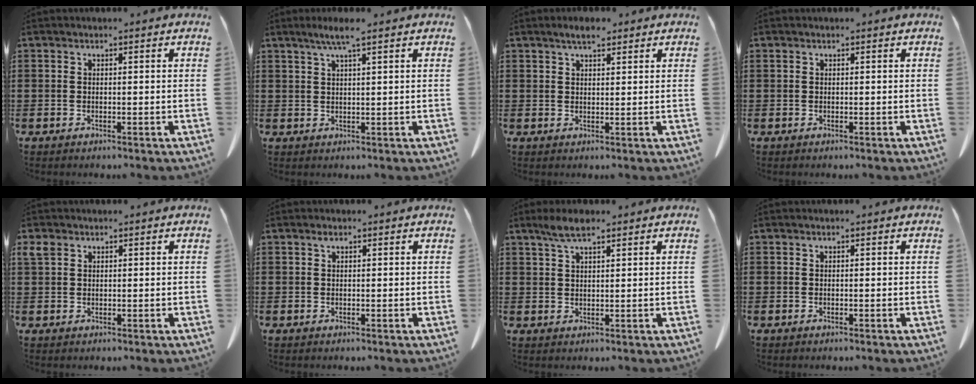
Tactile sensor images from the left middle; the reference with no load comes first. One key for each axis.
{"total": 3.5, "fx": 2.2, "fy": 0.0, "fz": 2.7, "tx": -0.057, "ty": 0.003, "tz": 0.038}
{"total": 3.0, "fx": 2.4, "fy": 0.8, "fz": 1.7, "tx": -0.037, "ty": 0.005, "tz": 0.043}
{"total": 0.0}
{"total": 1.7, "fx": 1.0, "fy": 1.0, "fz": 0.9, "tx": -0.022, "ty": 0.003, "tz": 0.018}
{"total": 0.7, "fx": 0.3, "fy": 0.3, "fz": 0.6, "tx": -0.013, "ty": 0.002, "tz": 0.006}
{"total": 3.9, "fx": 2.5, "fy": 1.0, "fz": 2.9, "tx": -0.062, "ty": 0.003, "tz": 0.045}
{"total": 0.0}